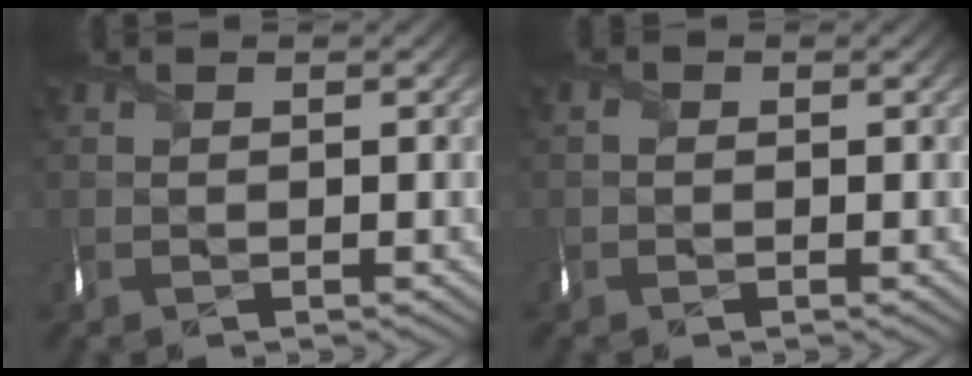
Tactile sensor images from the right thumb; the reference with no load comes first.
{"total": 0.6, "force": [-0.1, 0.6, 0.2], "torque": [-0.003, 0.003, -0.006]}